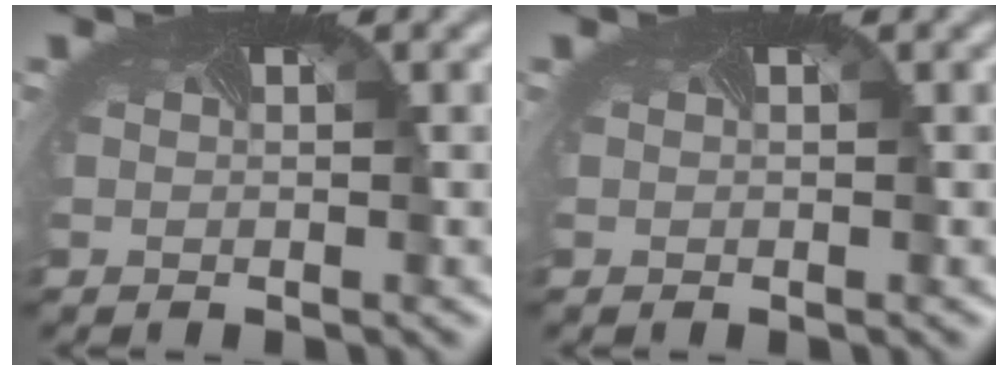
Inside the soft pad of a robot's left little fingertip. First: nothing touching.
{"total": 0.0}